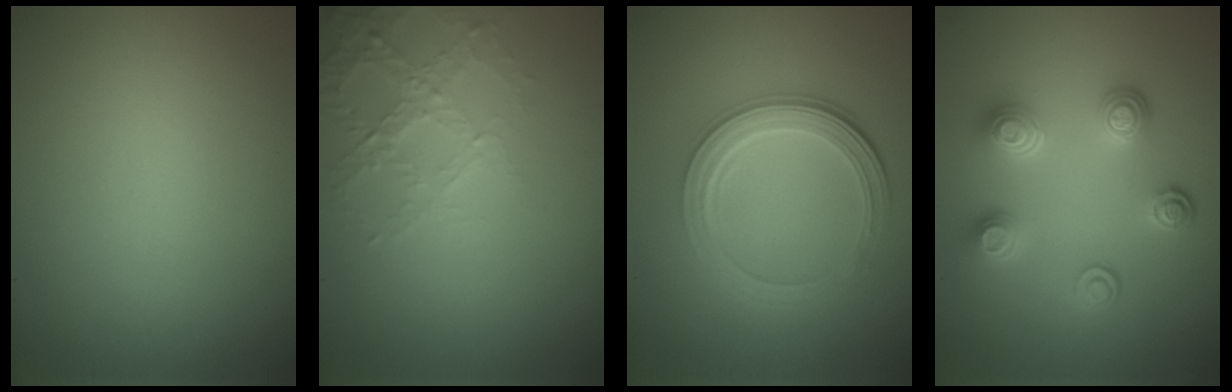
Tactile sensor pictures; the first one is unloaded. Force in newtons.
{"total": 2.8, "press": 2.7, "slide": 0.8}
{"total": 4.9, "press": 3.7, "slide": 3.2}
{"total": 3.9, "press": 3.3, "slide": 2.0}